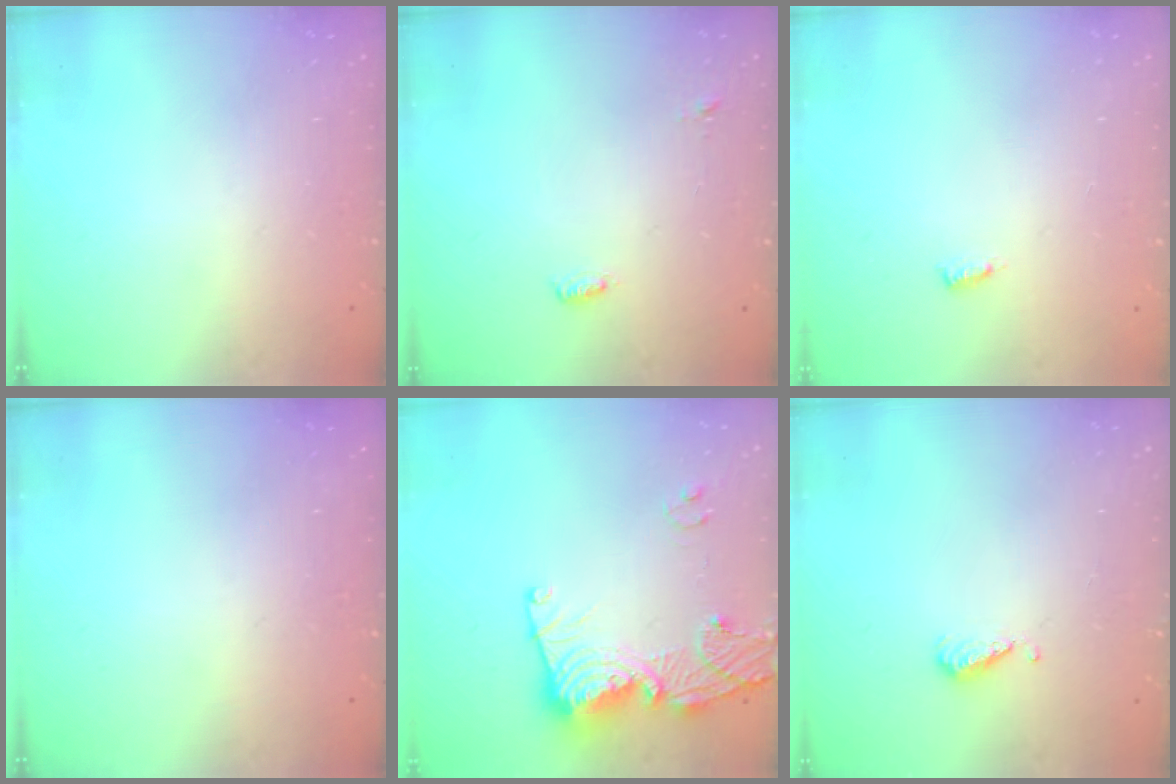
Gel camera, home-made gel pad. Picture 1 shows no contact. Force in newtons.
{"total": 5.0, "press": 4.1, "slide": 2.8}
{"total": 3.4, "press": 3.4, "slide": 0.3}
{"total": 0.0}
{"total": 14.9, "press": 14.8, "slide": 1.7}
{"total": 4.8, "press": 4.7, "slide": 0.9}